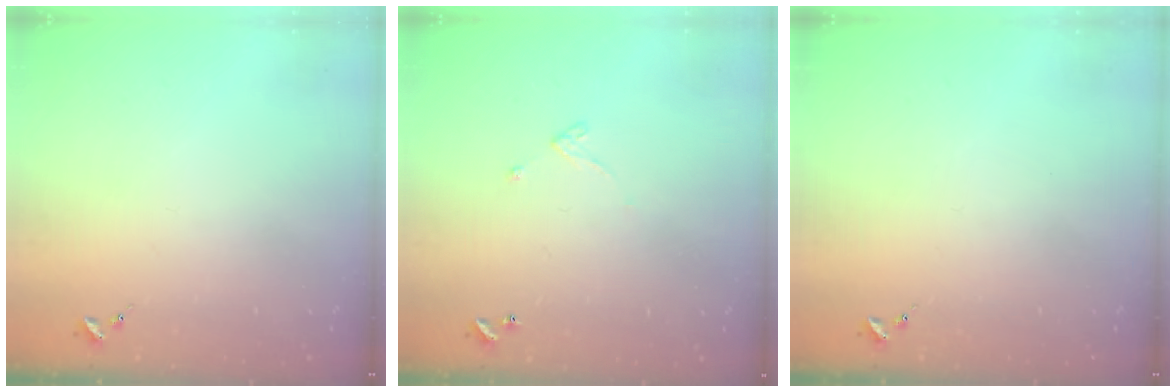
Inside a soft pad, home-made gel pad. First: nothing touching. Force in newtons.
{"total": 3.4, "press": 3.4, "slide": 0.5}
{"total": 0.0}